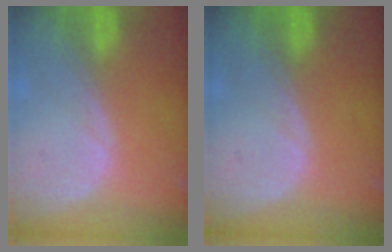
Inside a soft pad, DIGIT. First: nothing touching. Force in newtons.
{"total": 0.0}